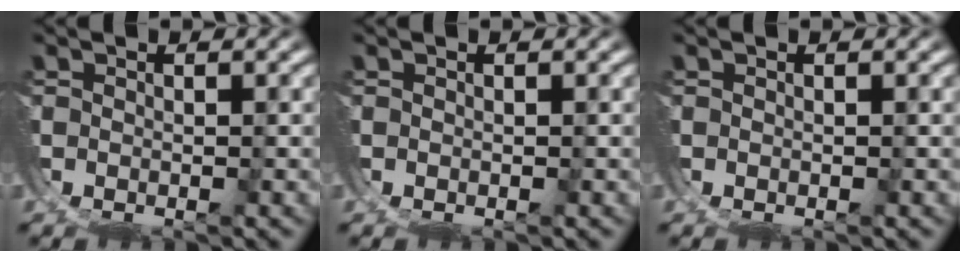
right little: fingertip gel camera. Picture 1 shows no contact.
{"total": 0.0}
{"total": 0.0}